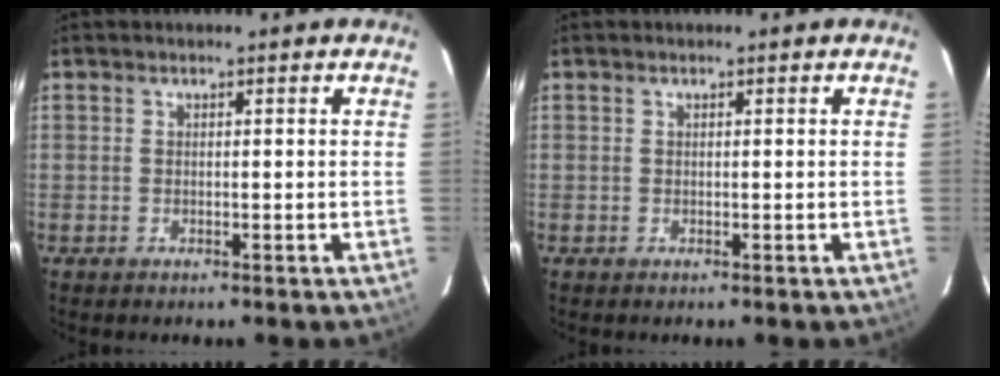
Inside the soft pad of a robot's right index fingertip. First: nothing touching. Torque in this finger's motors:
{"motor_torque": [0.09, 0.12, -0.02, 0.00]}